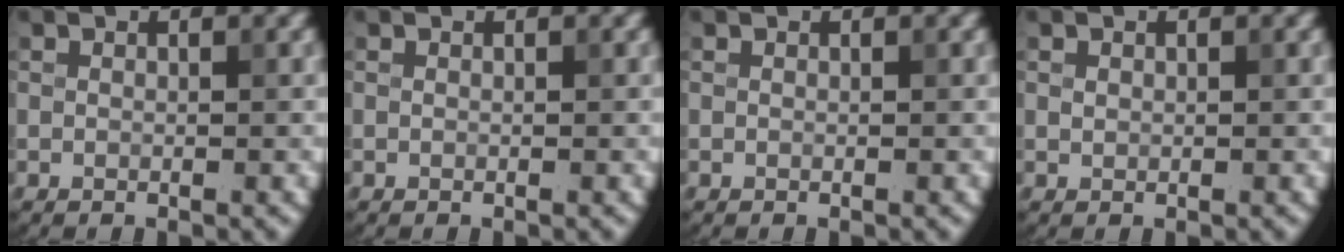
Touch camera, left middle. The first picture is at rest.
{"total": 0.0}
{"total": 0.0}
{"total": 0.6, "force": [0.3, 0.5, 0.2], "torque": [-0.003, 0.001, 0.006]}